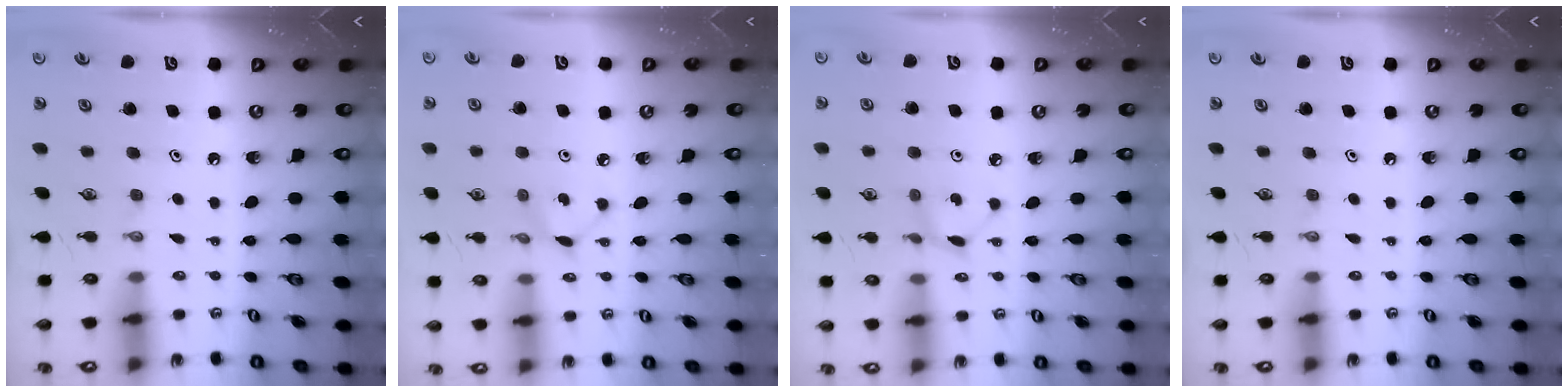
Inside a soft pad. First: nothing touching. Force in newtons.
{"total": 4.7, "press": 4.7, "slide": 0.7}
{"total": 2.3, "press": 2.3, "slide": 0.2}
{"total": 0.0}